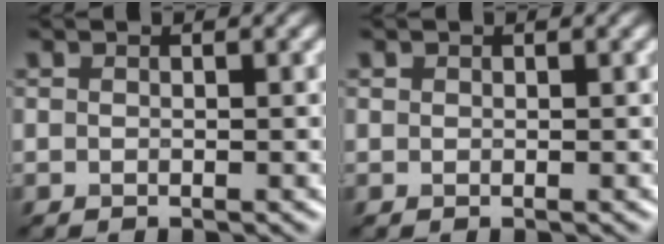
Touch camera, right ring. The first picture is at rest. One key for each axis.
{"total": 0.8, "fx": -0.2, "fy": -0.5, "fz": -0.6, "tx": -0.004, "ty": -0.003, "tz": 0.009}